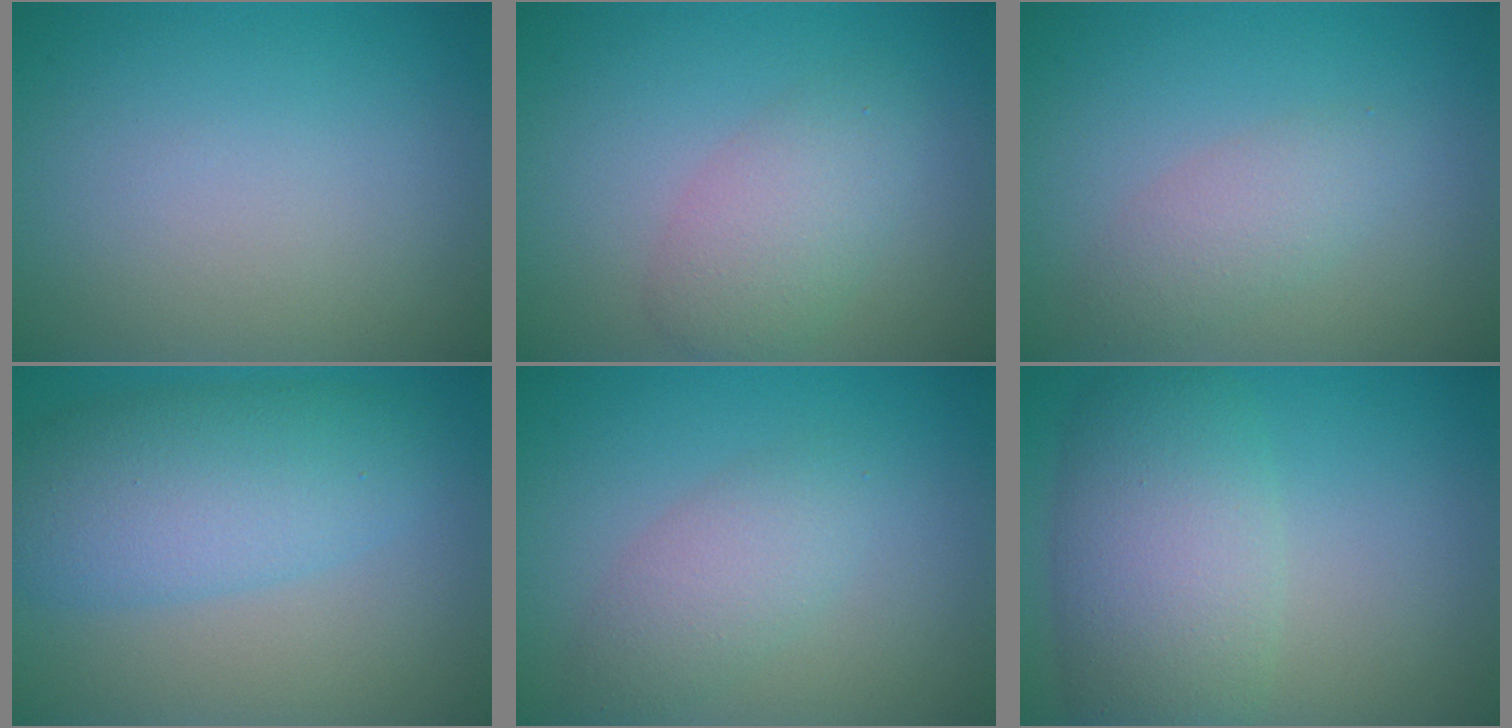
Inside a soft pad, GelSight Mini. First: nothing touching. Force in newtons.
{"total": 4.6, "press": 4.6, "slide": 0.1}
{"total": 2.4, "press": 2.4, "slide": 0.2}
{"total": 6.7, "press": 6.7, "slide": 0.1}
{"total": 2.9, "press": 2.8, "slide": 0.3}
{"total": 6.9, "press": 6.9, "slide": 0.1}